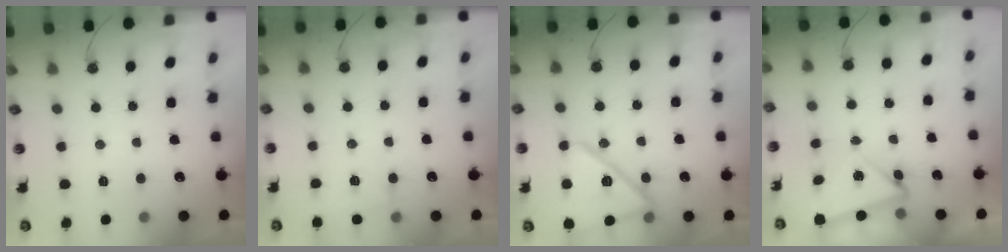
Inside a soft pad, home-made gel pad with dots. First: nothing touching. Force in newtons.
{"total": 2.7, "press": 2.6, "slide": 0.7}
{"total": 16.9, "press": 16.9, "slide": 0.6}
{"total": 5.6, "press": 5.5, "slide": 0.8}